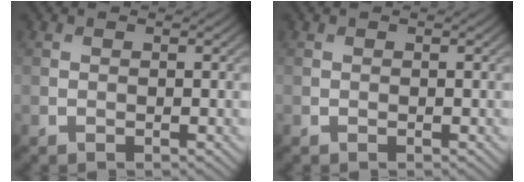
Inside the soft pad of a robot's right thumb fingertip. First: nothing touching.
{"total": 0.0}